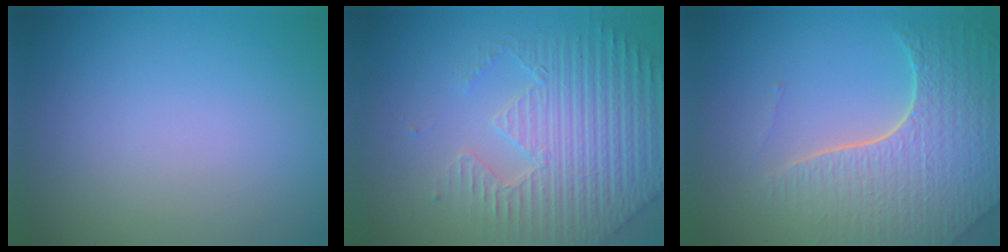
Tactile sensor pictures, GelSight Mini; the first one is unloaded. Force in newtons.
{"total": 6.6, "press": 5.3, "slide": 4.0}
{"total": 8.3, "press": 5.8, "slide": 6.0}